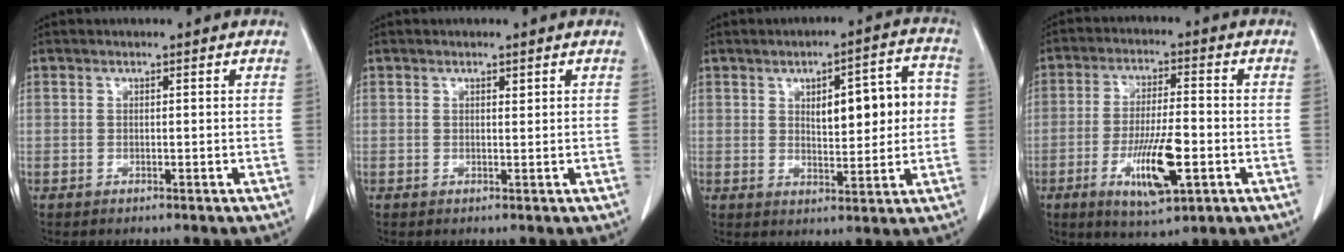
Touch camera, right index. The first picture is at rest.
{"total": 0.5, "force": [0.4, 0.2, 0.3], "torque": [-0.009, -0.003, 0.006]}
{"total": 10.3, "force": [1.4, 3.4, 9.6], "torque": [-0.127, 0.027, 0.025]}
{"total": 10.4, "force": [-3.5, 2.1, 9.6], "torque": [-0.178, -0.011, -0.055]}